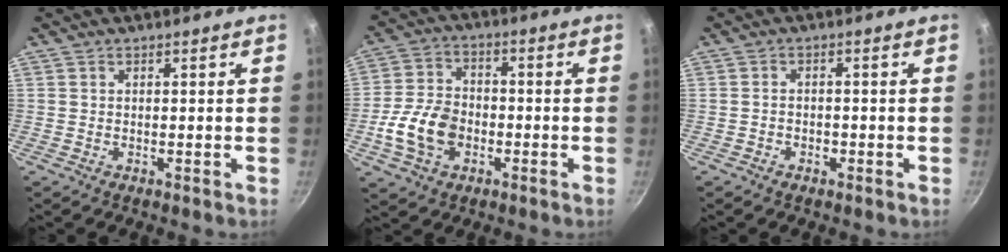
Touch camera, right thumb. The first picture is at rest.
{"total": 11.2, "force": [-3.2, 8.0, 7.2], "torque": [-0.119, 0.024, -0.066]}
{"total": 1.8, "force": [-1.0, 1.3, 0.8], "torque": [-0.014, 0.010, -0.015]}